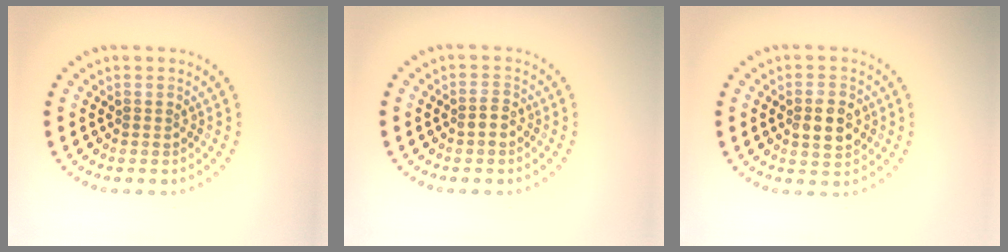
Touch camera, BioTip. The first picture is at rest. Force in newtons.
{"total": 1.3, "press": 1.3, "slide": 0.3}
{"total": 3.6, "press": 3.6, "slide": 0.1}